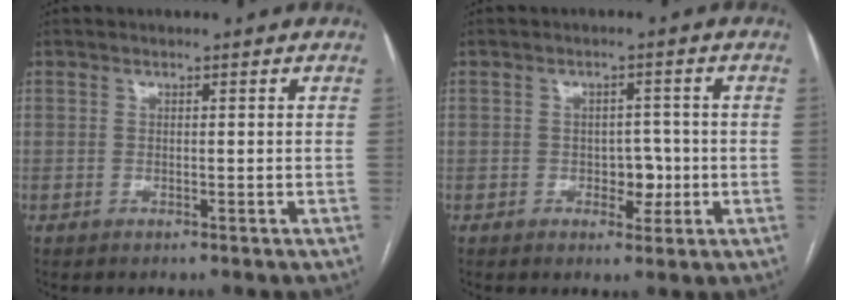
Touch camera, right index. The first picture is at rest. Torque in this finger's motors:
{"motor_torque": [0.18, 0.11, 0.08, 0.02]}